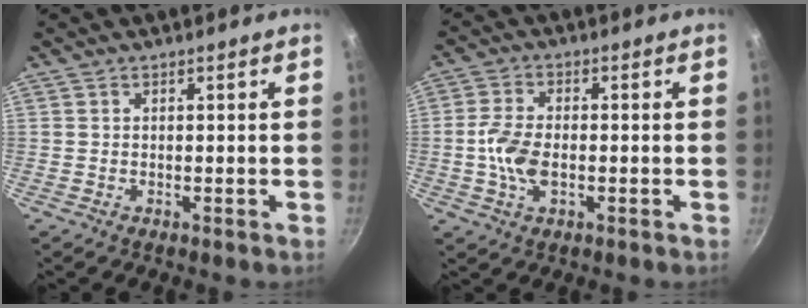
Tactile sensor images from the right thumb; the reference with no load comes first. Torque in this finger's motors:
{"motor_torque": [-0.66, 0.63, 0.90, 0.14, 0.32]}